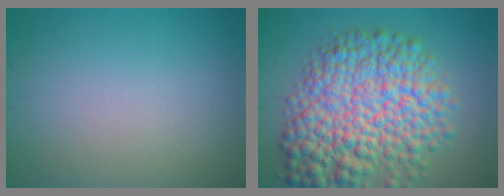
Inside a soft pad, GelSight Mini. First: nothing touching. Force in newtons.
{"total": 11.6, "press": 11.6, "slide": 0.4}